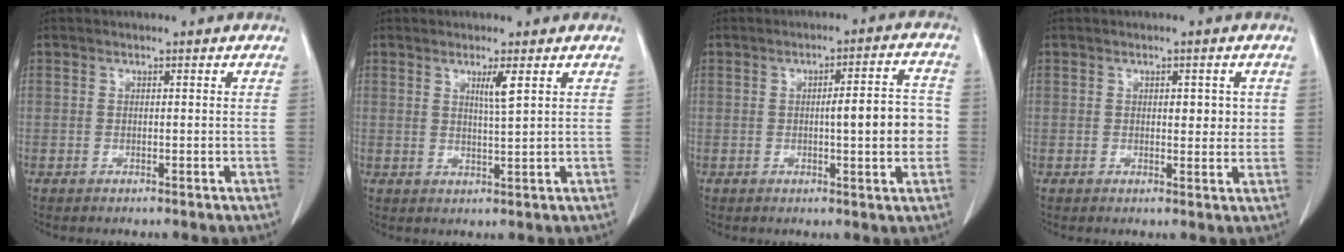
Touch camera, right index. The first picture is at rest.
{"total": 2.8, "force": [1.3, -0.4, 2.5], "torque": [-0.046, -0.005, 0.024]}
{"total": 8.0, "force": [-0.5, 1.3, 7.9], "torque": [-0.104, 0.017, -0.006]}
{"total": 3.2, "force": [0.8, 1.5, 2.7], "torque": [-0.031, -0.004, 0.010]}